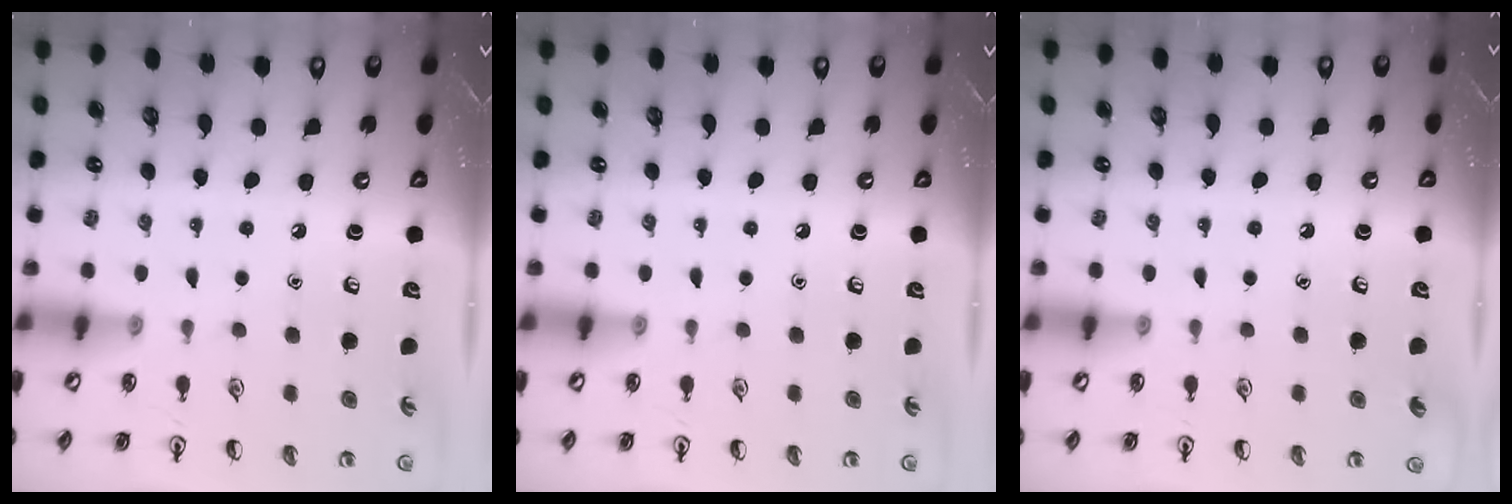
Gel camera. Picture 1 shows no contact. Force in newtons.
{"total": 0.0}
{"total": 0.0}